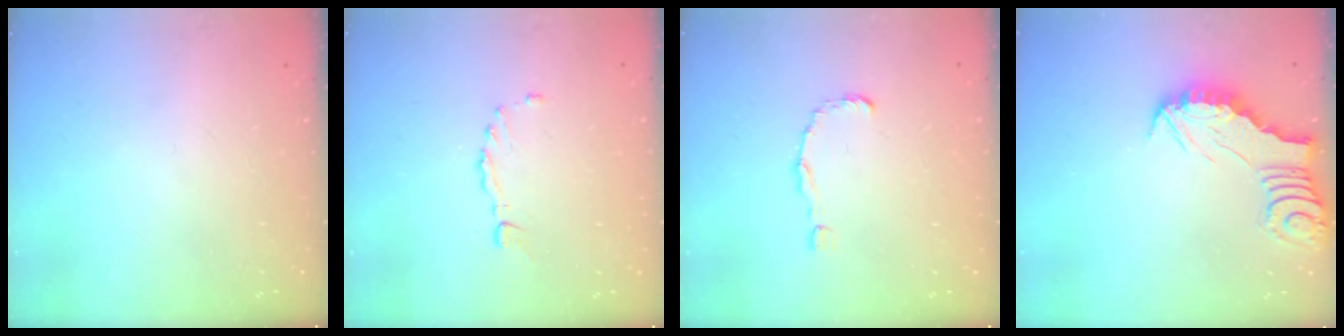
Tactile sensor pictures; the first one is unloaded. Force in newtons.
{"total": 1.3, "press": 1.3, "slide": 0.3}
{"total": 1.5, "press": 1.5, "slide": 0.2}
{"total": 2.4, "press": 2.4, "slide": 0.2}